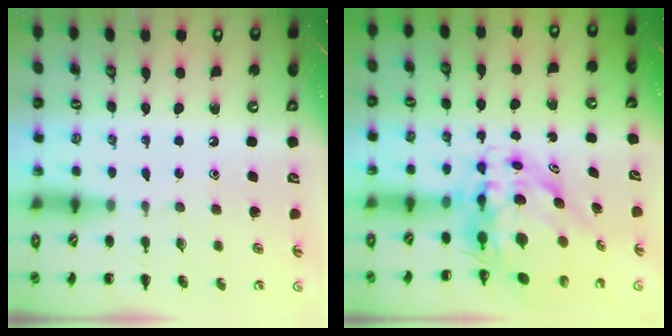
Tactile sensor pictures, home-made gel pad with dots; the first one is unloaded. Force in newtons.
{"total": 9.2, "press": 8.8, "slide": 2.7}